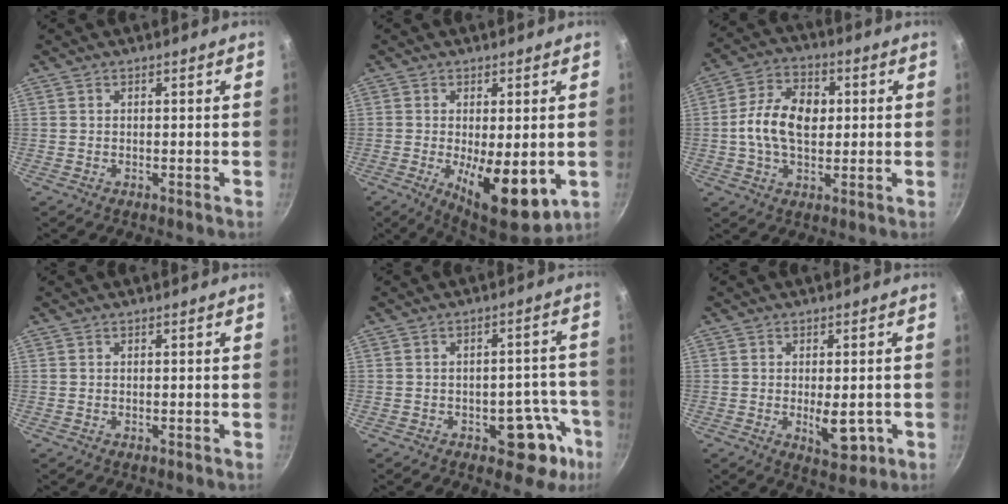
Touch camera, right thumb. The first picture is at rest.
{"total": 12.6, "force": [-2.8, 4.8, 11.4], "torque": [-0.161, -0.026, -0.024]}
{"total": 12.1, "force": [0.6, 7.8, 9.2], "torque": [-0.158, 0.015, 0.007]}
{"total": 0.0}
{"total": 9.3, "force": [-4.4, 5.1, 6.4], "torque": [-0.037, 0.041, -0.049]}
{"total": 6.0, "force": [-1.3, 2.8, 5.1], "torque": [-0.061, -0.008, -0.009]}